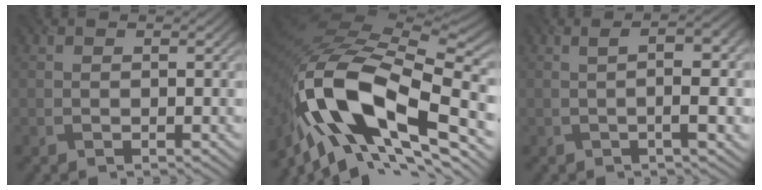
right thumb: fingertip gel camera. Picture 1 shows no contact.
{"total": 18.3, "force": [-6.3, 9.1, 14.6], "torque": [-0.298, -0.007, -0.109]}
{"total": 5.7, "force": [-0.1, 1.6, 5.5], "torque": [-0.077, 0.005, -0.001]}